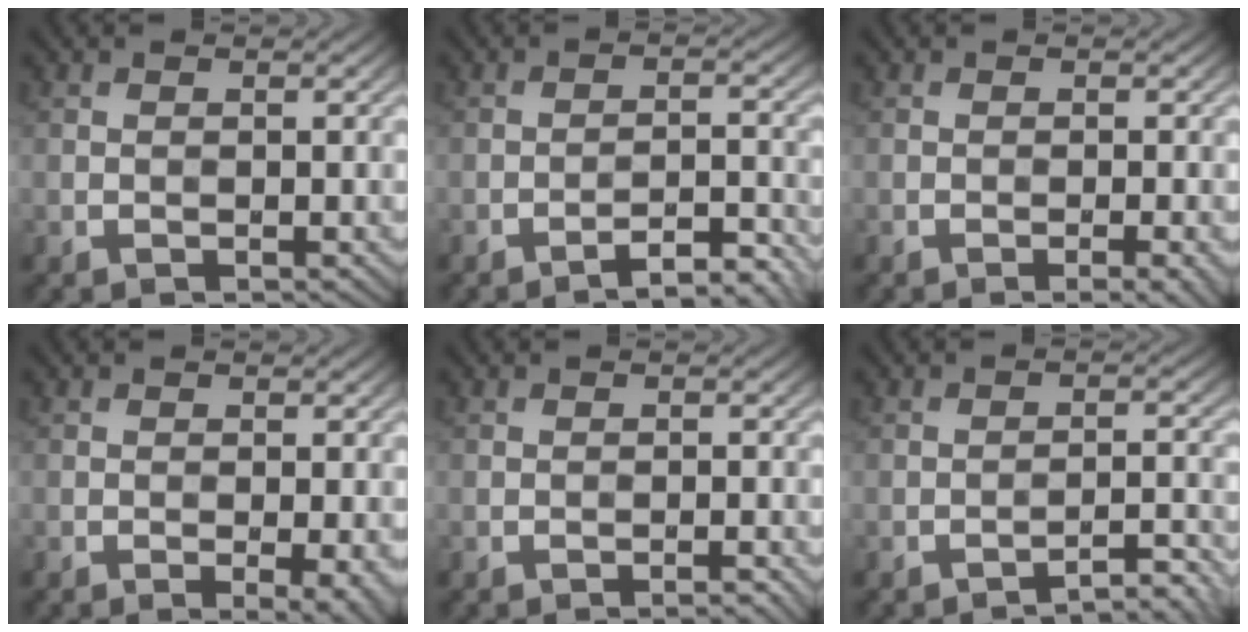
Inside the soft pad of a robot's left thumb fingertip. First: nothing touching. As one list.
[{"total": 4.4, "force": [-3.6, 0.5, 2.6], "torque": [-0.038, 0.014, -0.055]}, {"total": 2.3, "force": [-1.1, 0.3, 2.0], "torque": [-0.027, 0.003, -0.017]}, {"total": 2.8, "force": [-0.9, 0.6, 2.6], "torque": [-0.041, -0.005, -0.012]}, {"total": 1.1, "force": [-0.8, 0.1, 0.8], "torque": [-0.009, 0.003, -0.015]}, {"total": 3.5, "force": [-3.1, 0.3, 1.6], "torque": [-0.014, 0.017, -0.047]}]